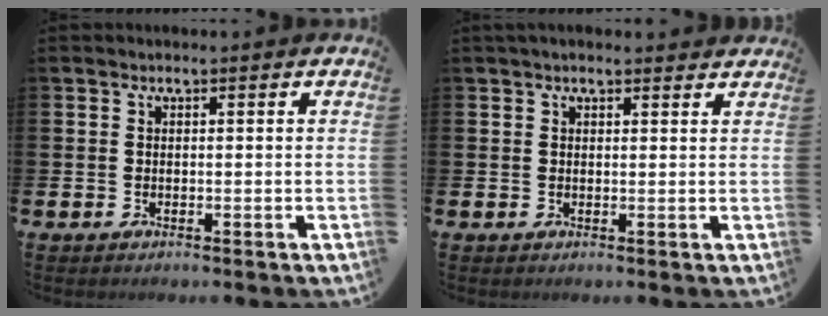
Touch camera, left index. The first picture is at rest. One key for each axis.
{"total": 1.5, "fx": 1.4, "fy": 0.3, "fz": 0.4, "tx": 0.000, "ty": -0.002, "tz": 0.024}